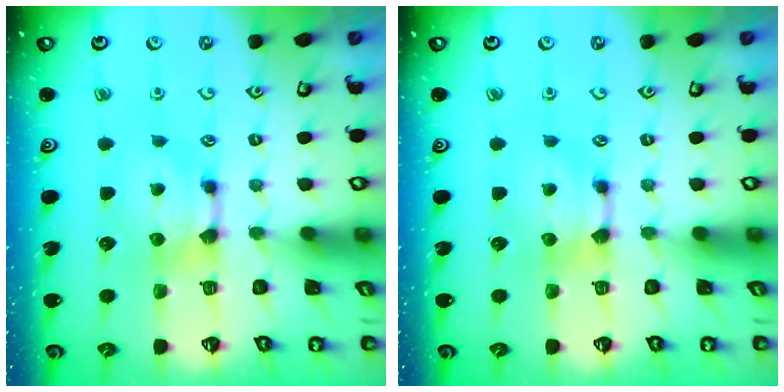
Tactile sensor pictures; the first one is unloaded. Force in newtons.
{"total": 0.0}